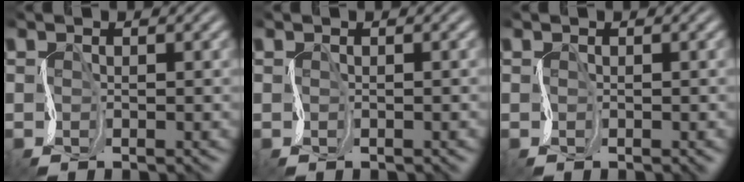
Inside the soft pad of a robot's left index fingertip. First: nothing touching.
{"total": 0.5, "force": [0.1, 0.4, 0.4], "torque": [0.007, 0.004, -0.006]}
{"total": 0.6, "force": [-0.4, 0.2, 0.5], "torque": [-0.002, 0.004, -0.002]}